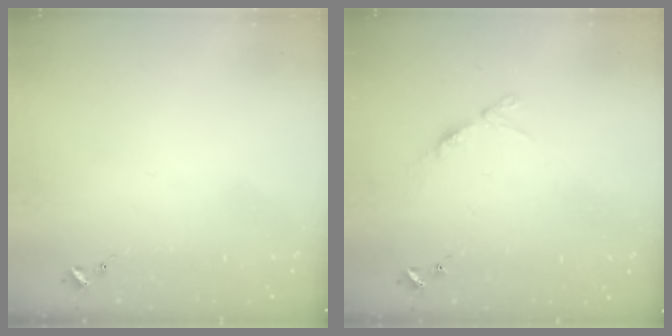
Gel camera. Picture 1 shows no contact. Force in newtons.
{"total": 5.5, "press": 5.4, "slide": 0.6}